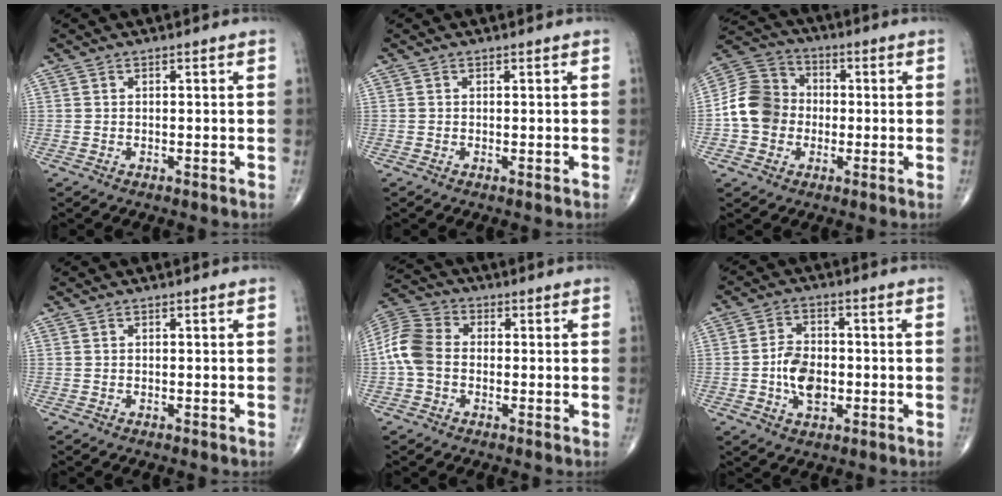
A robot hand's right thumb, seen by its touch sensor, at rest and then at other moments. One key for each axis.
{"total": 0.0}
{"total": 10.8, "fx": -1.5, "fy": 9.4, "fz": 5.1, "tx": -0.078, "ty": 0.036, "tz": -0.037}
{"total": 0.0}
{"total": 8.5, "fx": -1.0, "fy": 6.2, "fz": 5.7, "tx": -0.114, "ty": 0.023, "tz": -0.035}
{"total": 7.5, "fx": -1.4, "fy": 4.9, "fz": 5.5, "tx": -0.079, "ty": 0.012, "tz": -0.029}